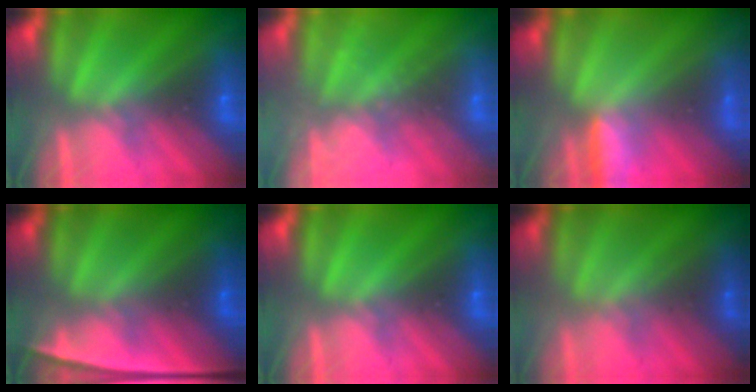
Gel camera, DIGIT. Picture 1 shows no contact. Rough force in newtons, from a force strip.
{"total": 2.0}
{"total": 2.9}
{"total": 2.4}
{"total": 0.0}
{"total": 1.5}